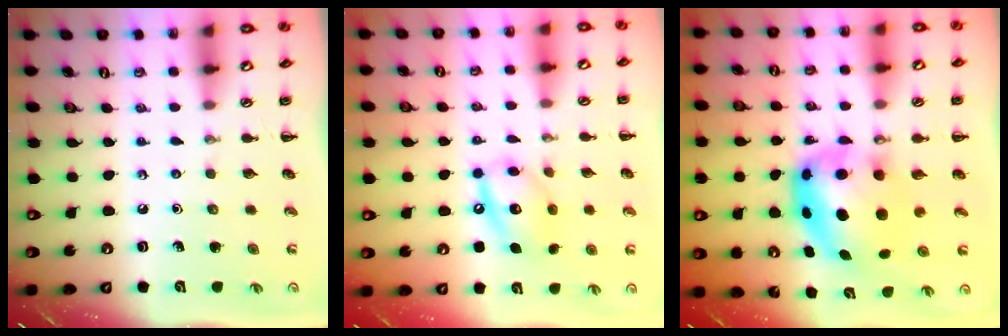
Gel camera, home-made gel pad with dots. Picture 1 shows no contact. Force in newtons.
{"total": 12.8, "press": 12.6, "slide": 2.3}
{"total": 7.5, "press": 7.2, "slide": 1.9}